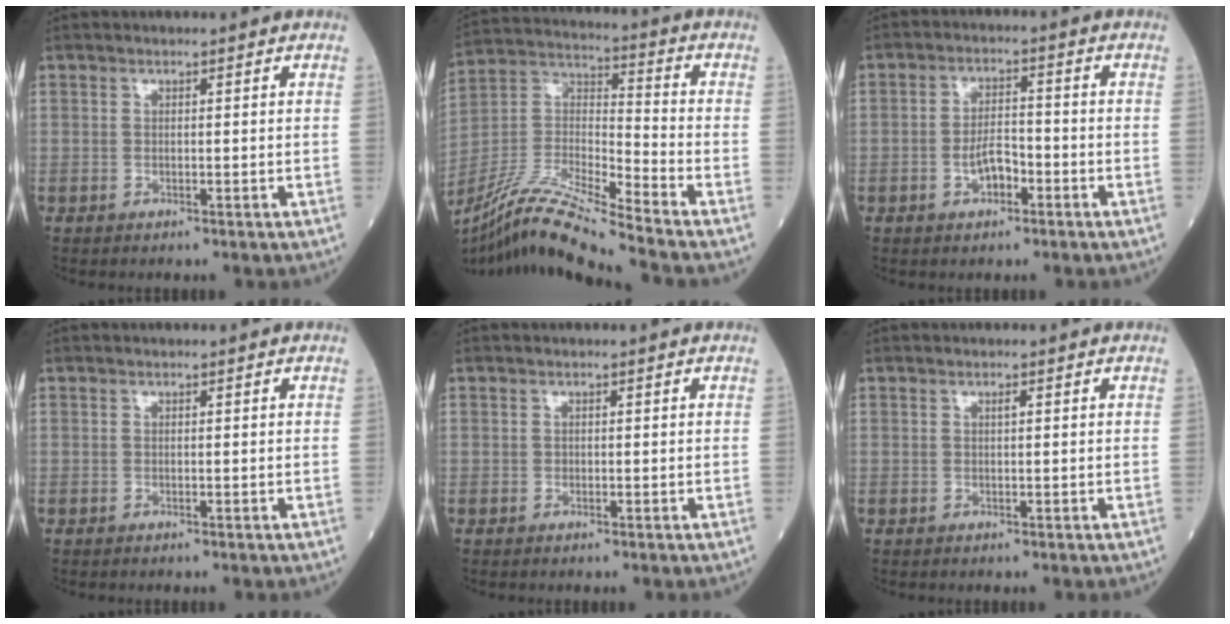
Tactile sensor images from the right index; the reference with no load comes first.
{"total": 16.9, "force": [-14.6, -1.0, 8.4], "torque": [-0.172, -0.008, -0.276]}
{"total": 4.1, "force": [-1.7, 1.9, 3.2], "torque": [-0.061, 0.006, -0.032]}
{"total": 0.0}
{"total": 0.0}
{"total": 0.5, "force": [0.2, 0.1, 0.5], "torque": [-0.012, 0.000, 0.004]}